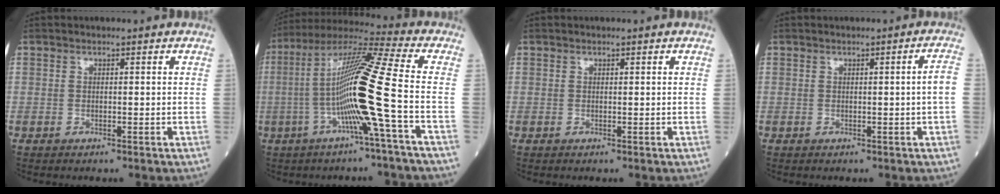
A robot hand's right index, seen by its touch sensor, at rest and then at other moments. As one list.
[{"total": 15.5, "force": [-3.0, -1.9, 15.1], "torque": [-0.283, 0.010, -0.070]}, {"total": 0.0}, {"total": 2.2, "force": [-0.2, -0.5, 2.1], "torque": [-0.028, -0.001, -0.001]}]